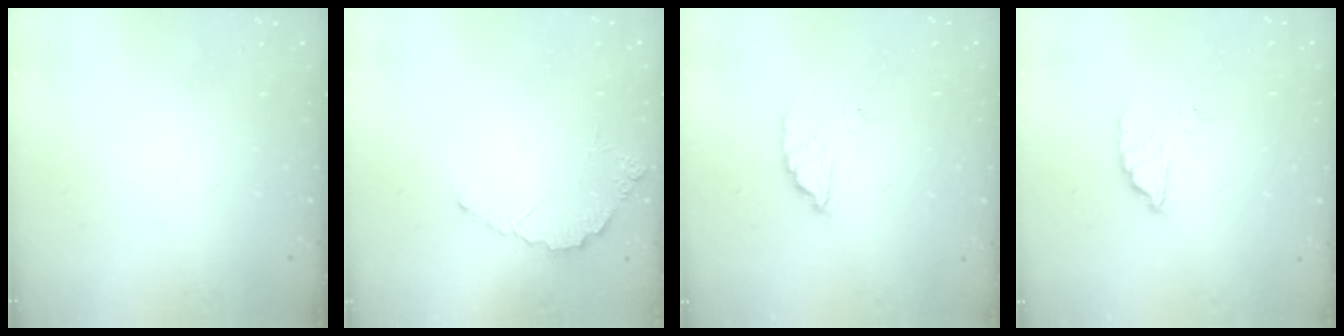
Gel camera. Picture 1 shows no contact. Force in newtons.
{"total": 4.1, "press": 4.1, "slide": 0.3}
{"total": 5.3, "press": 5.3, "slide": 0.1}
{"total": 5.3, "press": 5.3, "slide": 0.1}